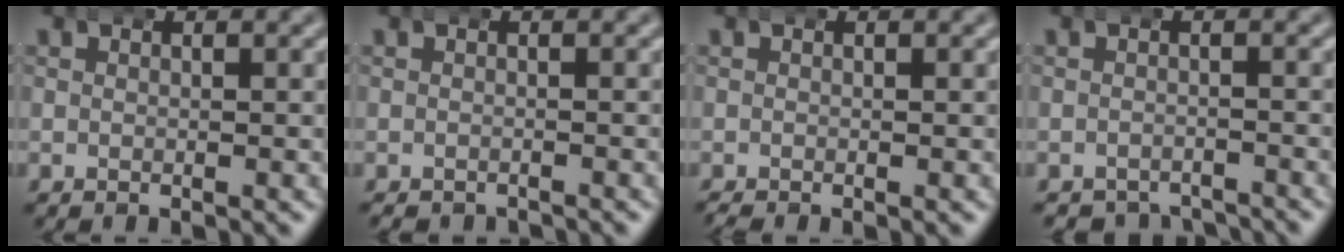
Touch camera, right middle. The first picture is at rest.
{"total": 1.1, "force": [-1.1, 0.1, -0.2], "torque": [0.000, -0.010, -0.012]}
{"total": 0.6, "force": [-0.6, 0.0, 0.1], "torque": [-0.004, -0.007, -0.006]}
{"total": 3.8, "force": [-3.8, 0.7, 0.0], "torque": [0.010, -0.015, -0.058]}